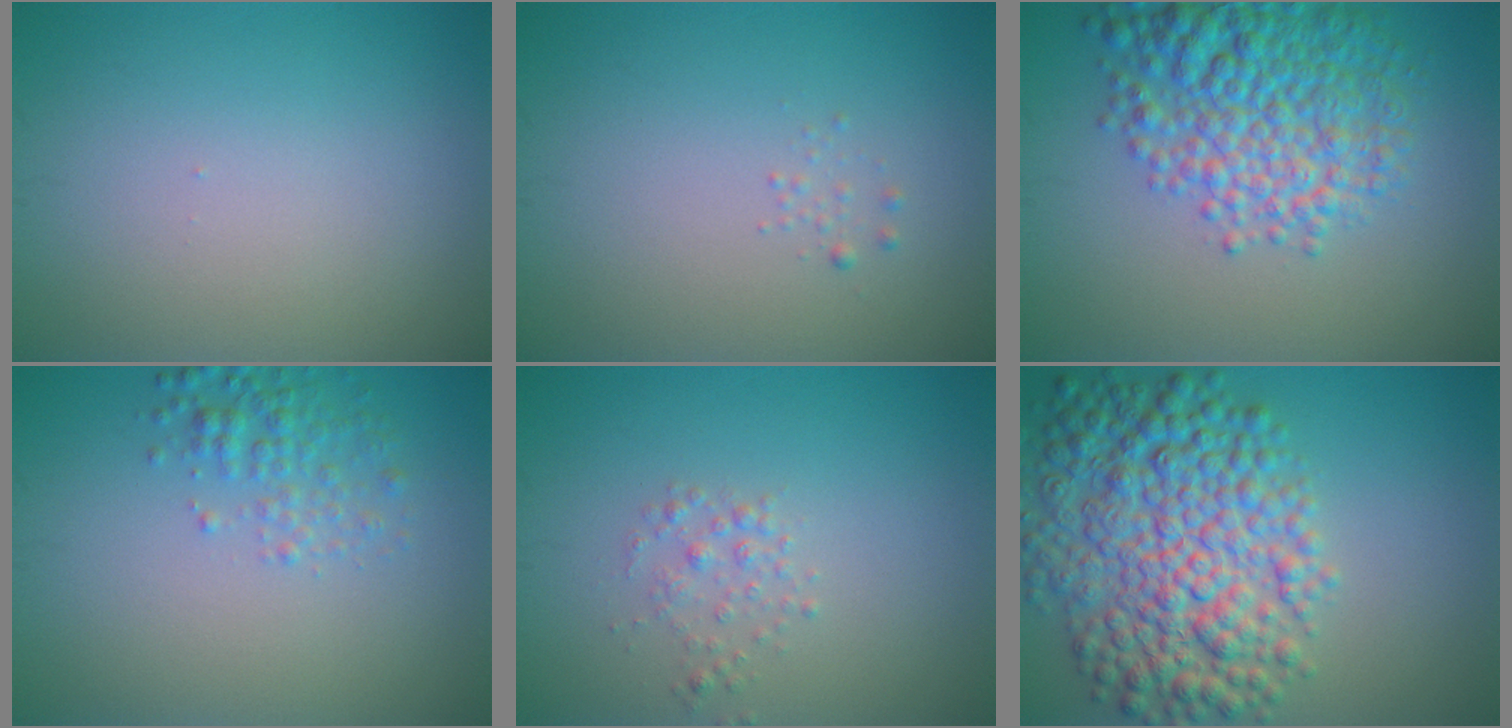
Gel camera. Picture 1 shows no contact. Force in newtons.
{"total": 0.6, "press": 0.6, "slide": 0.0}
{"total": 7.5, "press": 7.5, "slide": 0.2}
{"total": 2.3, "press": 2.3, "slide": 0.1}
{"total": 1.3, "press": 1.3, "slide": 0.0}
{"total": 9.5, "press": 9.5, "slide": 0.1}